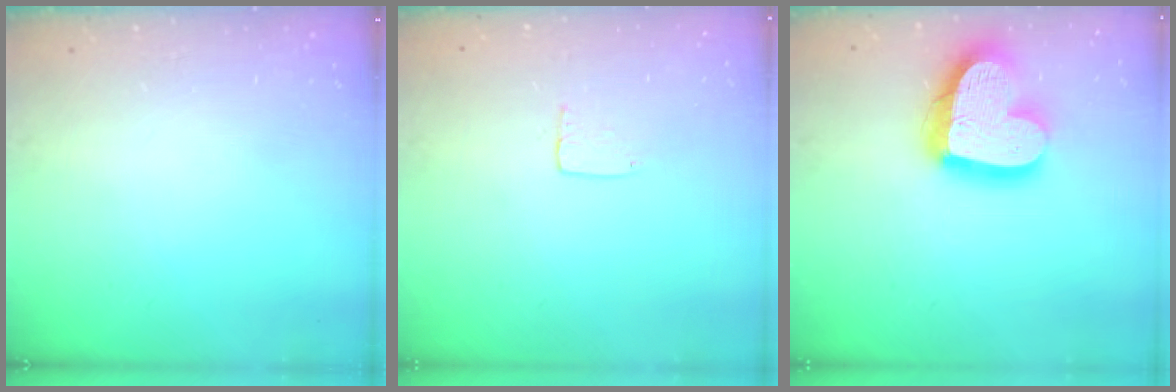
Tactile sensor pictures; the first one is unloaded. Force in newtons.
{"total": 3.6, "press": 3.6, "slide": 0.2}
{"total": 20.8, "press": 20.7, "slide": 1.9}